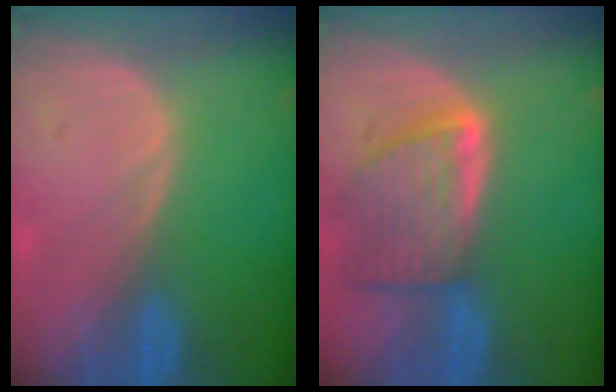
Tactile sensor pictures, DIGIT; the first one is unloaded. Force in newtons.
{"total": 8.1, "press": 7.4, "slide": 3.3}